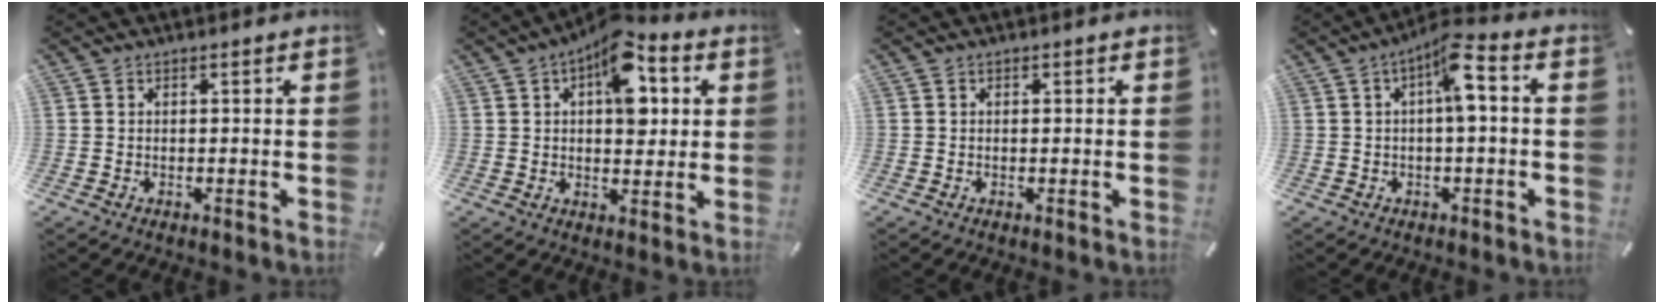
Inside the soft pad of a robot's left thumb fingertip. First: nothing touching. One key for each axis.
{"total": 13.1, "fx": 4.8, "fy": 7.3, "fz": 9.7, "tx": -0.115, "ty": -0.023, "tz": 0.079}
{"total": 0.0}
{"total": 7.0, "fx": 0.7, "fy": 1.8, "fz": 6.7, "tx": -0.120, "ty": 0.006, "tz": 0.010}